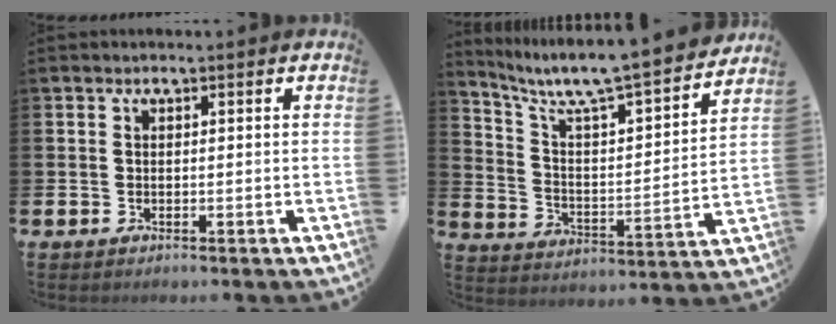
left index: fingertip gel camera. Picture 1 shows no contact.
{"total": 7.6, "force": [6.9, 0.5, 3.1], "torque": [-0.095, -0.059, 0.111]}